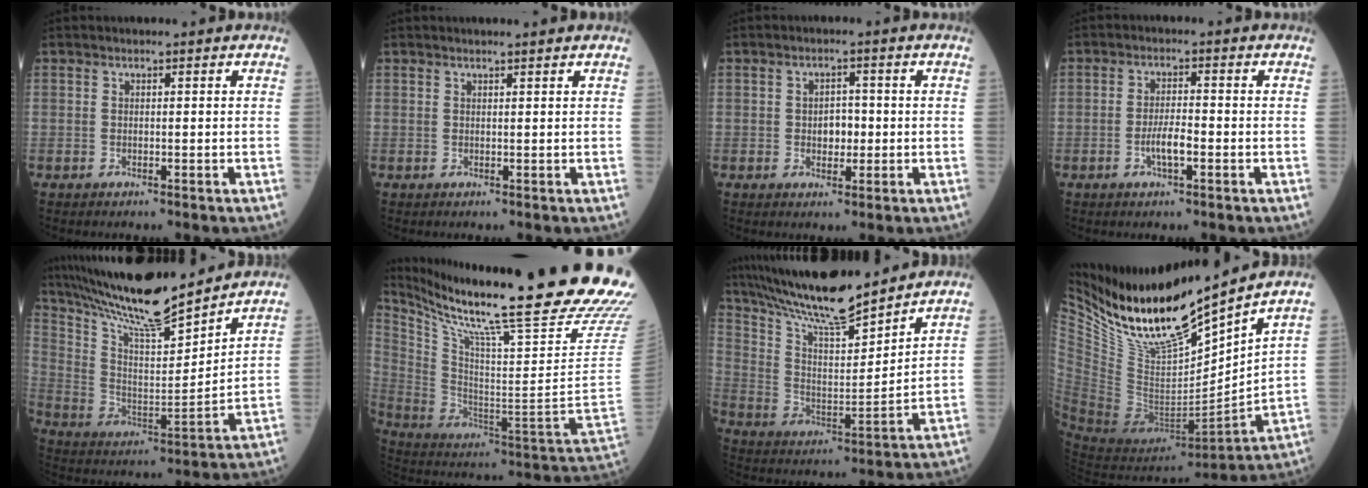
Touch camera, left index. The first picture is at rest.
{"total": 2.5, "force": [2.3, -0.1, 1.1], "torque": [-0.015, 0.012, 0.028]}
{"total": 3.1, "force": [-0.2, 2.0, 2.4], "torque": [-0.035, 0.006, -0.002]}
{"total": 3.7, "force": [-1.3, 0.8, 3.3], "torque": [-0.066, 0.002, -0.025]}
{"total": 19.1, "force": [16.9, 1.2, 8.7], "torque": [-0.169, 0.001, 0.297]}
{"total": 37.8, "force": [29.2, 1.4, 24.0], "torque": [-0.354, -0.096, 0.422]}
{"total": 17.3, "force": [15.4, 1.3, 7.8], "torque": [-0.154, 0.007, 0.274]}
{"total": 19.3, "force": [17.1, 2.1, 8.8], "torque": [-0.165, -0.041, 0.333]}